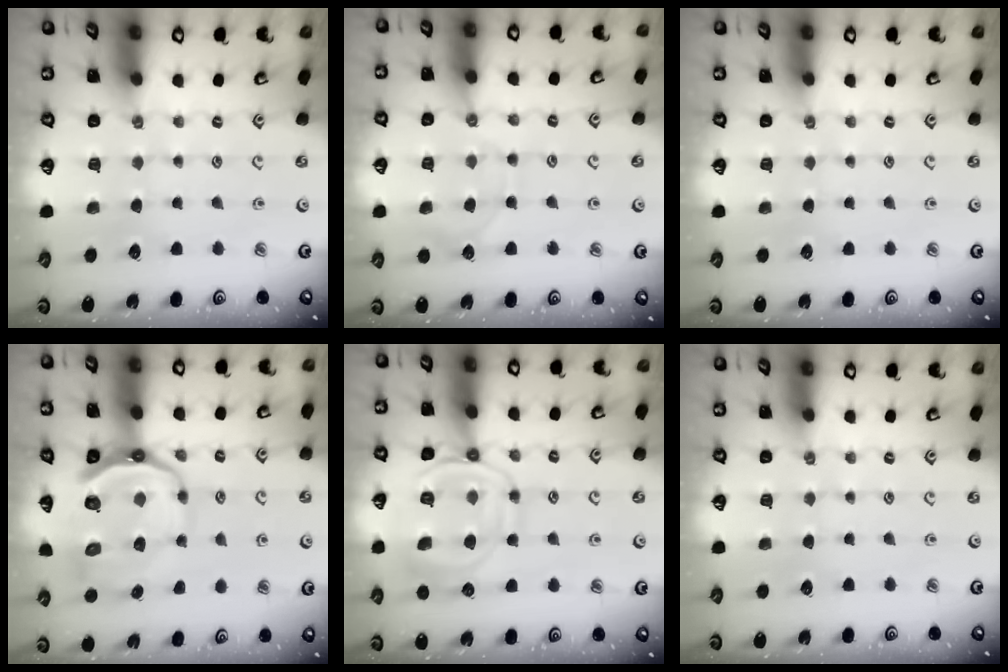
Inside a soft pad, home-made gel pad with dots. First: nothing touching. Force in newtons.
{"total": 7.0, "press": 6.9, "slide": 0.7}
{"total": 0.0}
{"total": 14.6, "press": 14.2, "slide": 3.3}
{"total": 13.3, "press": 13.2, "slide": 1.2}
{"total": 0.0}